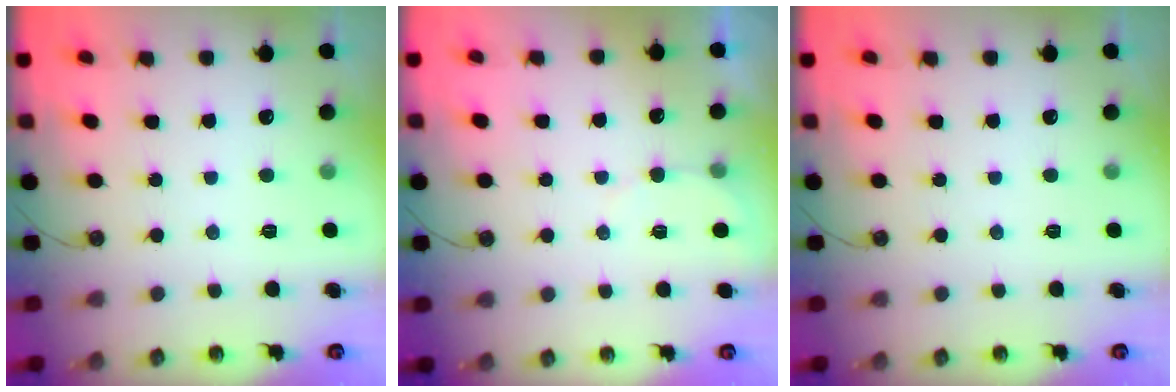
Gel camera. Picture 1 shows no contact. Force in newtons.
{"total": 2.8, "press": 2.8, "slide": 0.2}
{"total": 0.0}